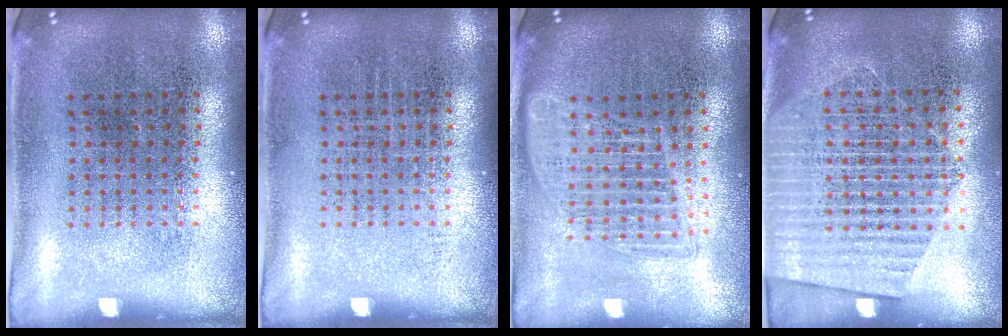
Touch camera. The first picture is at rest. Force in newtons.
{"total": 0.0}
{"total": 1.7, "press": 1.5, "slide": 0.8}
{"total": 1.8, "press": 1.6, "slide": 0.8}